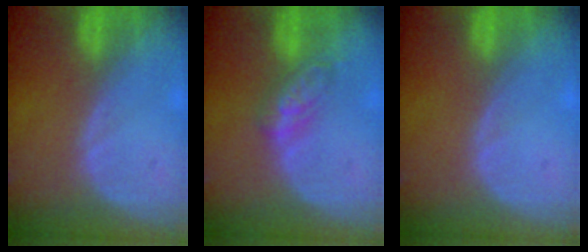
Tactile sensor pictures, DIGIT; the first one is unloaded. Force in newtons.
{"total": 4.5, "press": 4.5, "slide": 0.5}
{"total": 0.0}